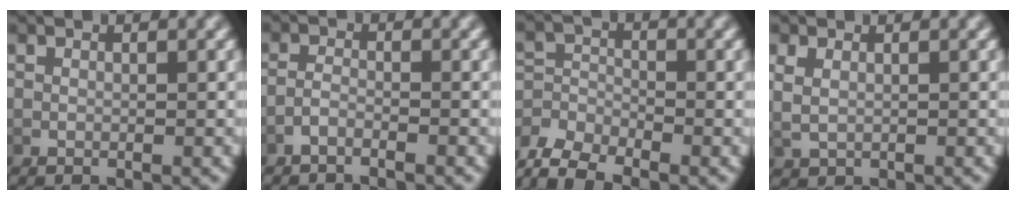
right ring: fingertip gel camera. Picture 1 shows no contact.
{"total": 1.7, "force": [-1.6, 0.3, 0.6], "torque": [-0.019, -0.007, -0.028]}
{"total": 5.3, "force": [-3.1, 3.7, 2.2], "torque": [-0.058, -0.030, -0.045]}
{"total": 2.3, "force": [0.8, 1.7, 1.3], "torque": [-0.033, -0.002, 0.024]}